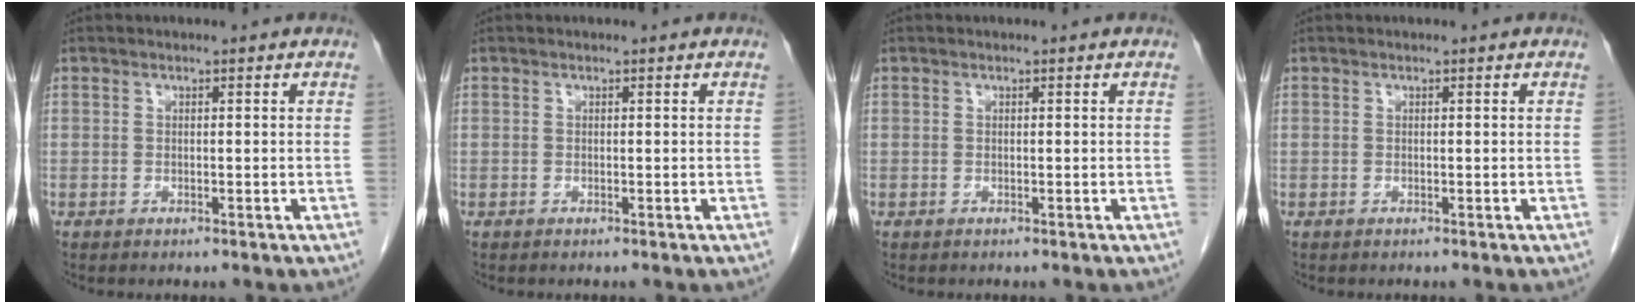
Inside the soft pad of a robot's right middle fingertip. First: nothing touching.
{"total": 0.0}
{"total": 0.0}
{"total": 0.0}